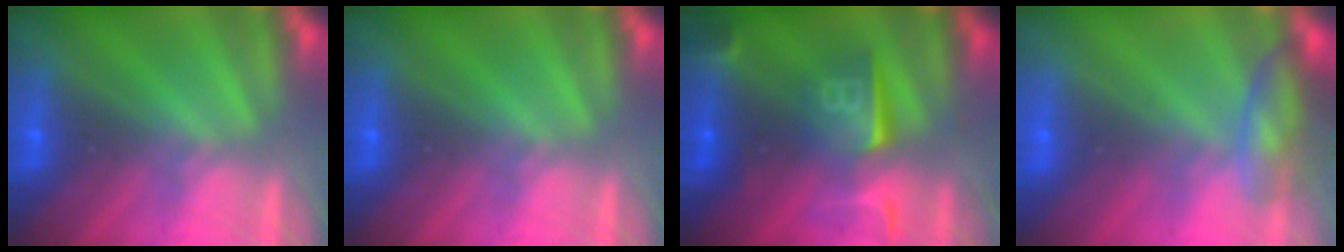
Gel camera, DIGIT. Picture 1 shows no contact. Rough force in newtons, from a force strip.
{"total": 0.0}
{"total": 7.3}
{"total": 2.8}